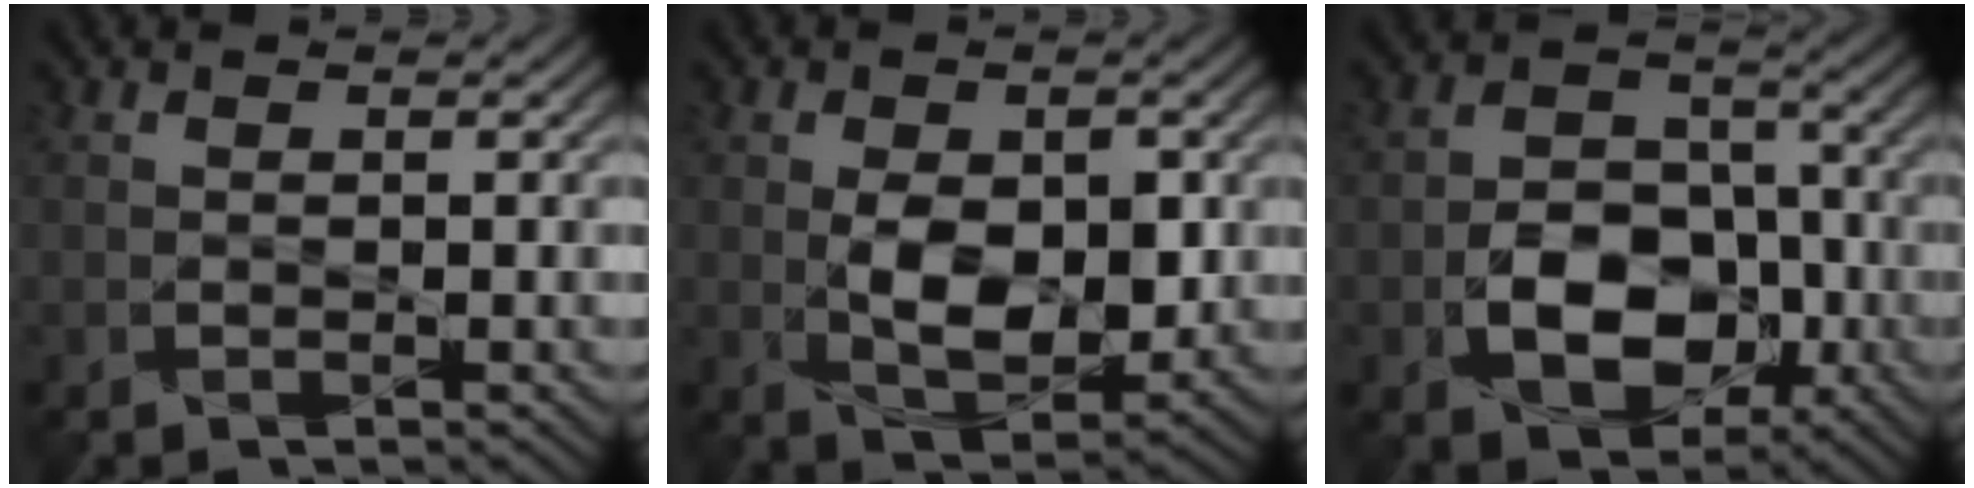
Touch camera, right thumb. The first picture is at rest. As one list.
[{"total": 7.7, "force": [-0.1, 4.5, 6.2], "torque": [-0.115, -0.011, 0.002]}, {"total": 9.5, "force": [-2.9, 6.7, 6.0], "torque": [-0.100, -0.007, -0.054]}]